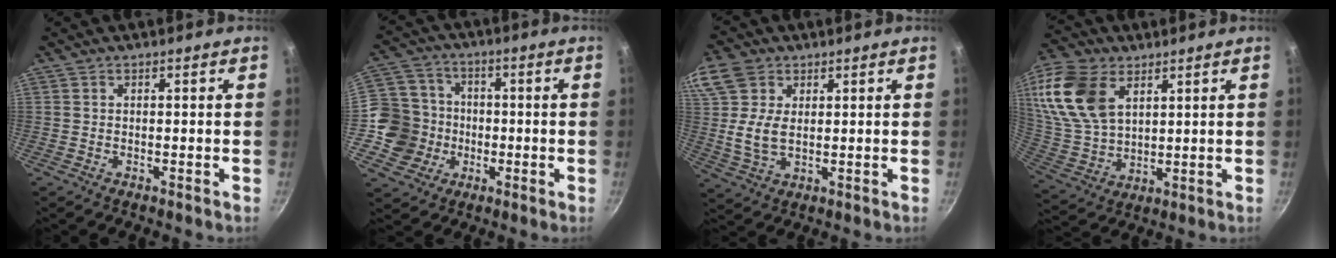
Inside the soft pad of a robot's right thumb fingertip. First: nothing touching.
{"total": 11.8, "force": [-2.2, 11.1, 3.0], "torque": [-0.027, 0.032, -0.048]}
{"total": 11.7, "force": [3.3, 8.1, 7.8], "torque": [-0.154, -0.006, 0.059]}
{"total": 18.1, "force": [7.6, 11.2, 12.0], "torque": [-0.239, -0.022, 0.155]}